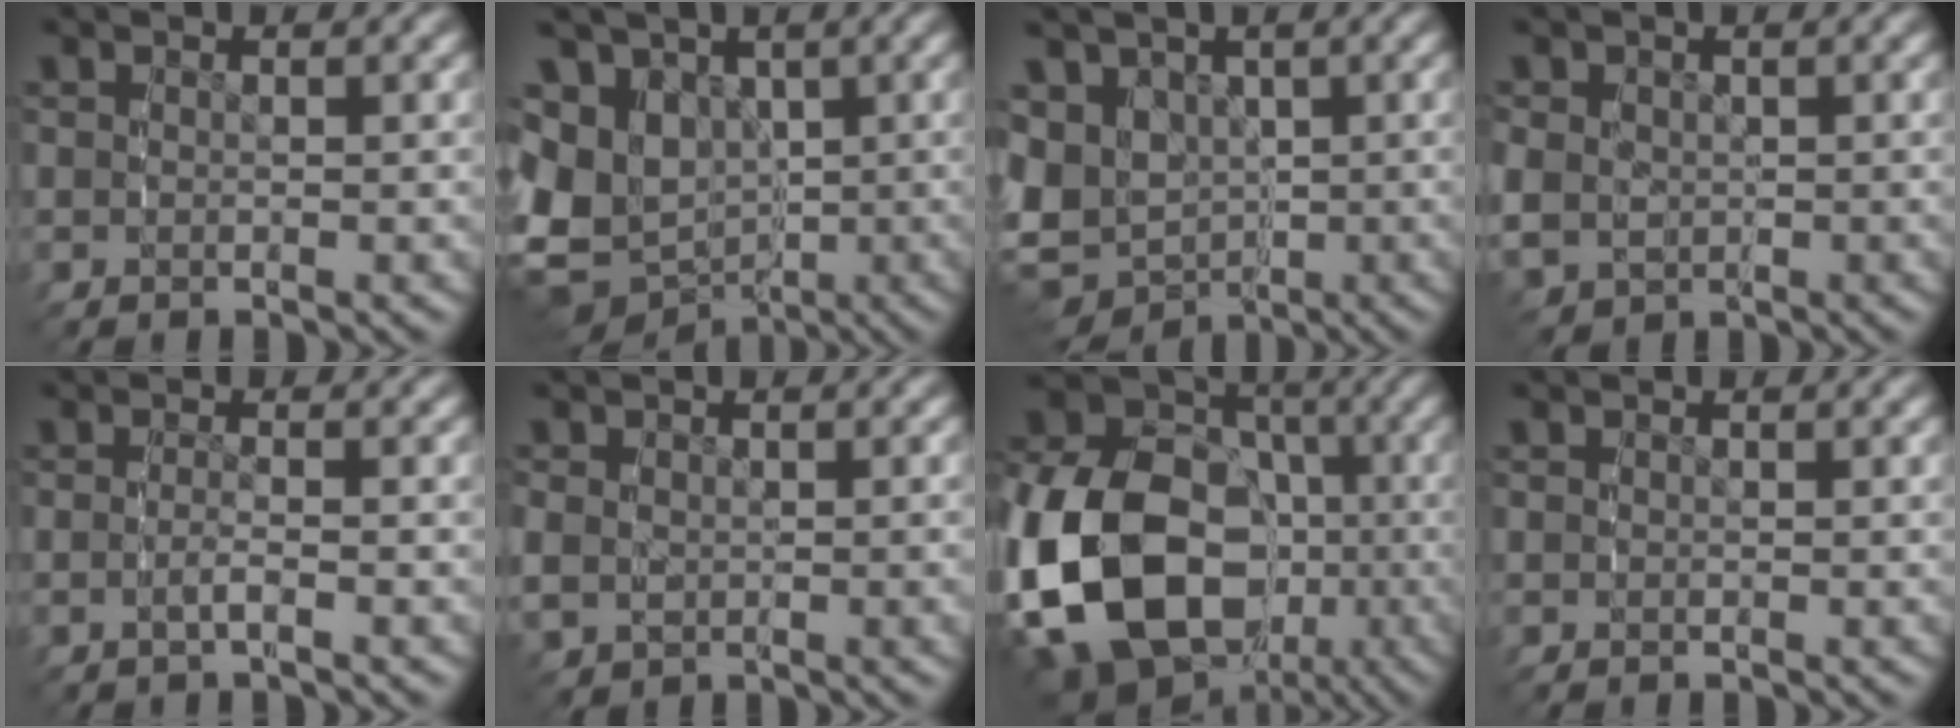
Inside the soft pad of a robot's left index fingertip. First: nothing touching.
{"total": 14.1, "force": [-1.9, 12.3, 6.8], "torque": [-0.170, -0.061, -0.014]}
{"total": 9.0, "force": [-1.3, 8.0, 4.0], "torque": [-0.117, -0.056, -0.002]}
{"total": 4.0, "force": [-0.4, 3.6, 1.7], "torque": [-0.049, -0.021, 0.006]}
{"total": 1.2, "force": [-0.7, -0.1, 0.9], "torque": [-0.025, -0.002, -0.015]}
{"total": 2.4, "force": [-0.2, 2.1, 1.3], "torque": [-0.038, -0.012, 0.006]}
{"total": 22.4, "force": [-3.6, 18.0, 12.9], "torque": [-0.321, -0.087, -0.038]}
{"total": 0.0}